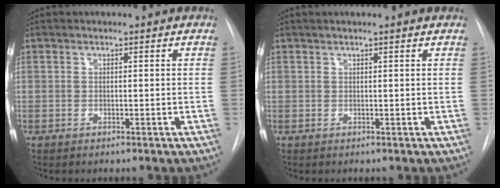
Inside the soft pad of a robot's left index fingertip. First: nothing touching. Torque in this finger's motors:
{"motor_torque": [-0.06, -0.01, -0.25, 0.02]}